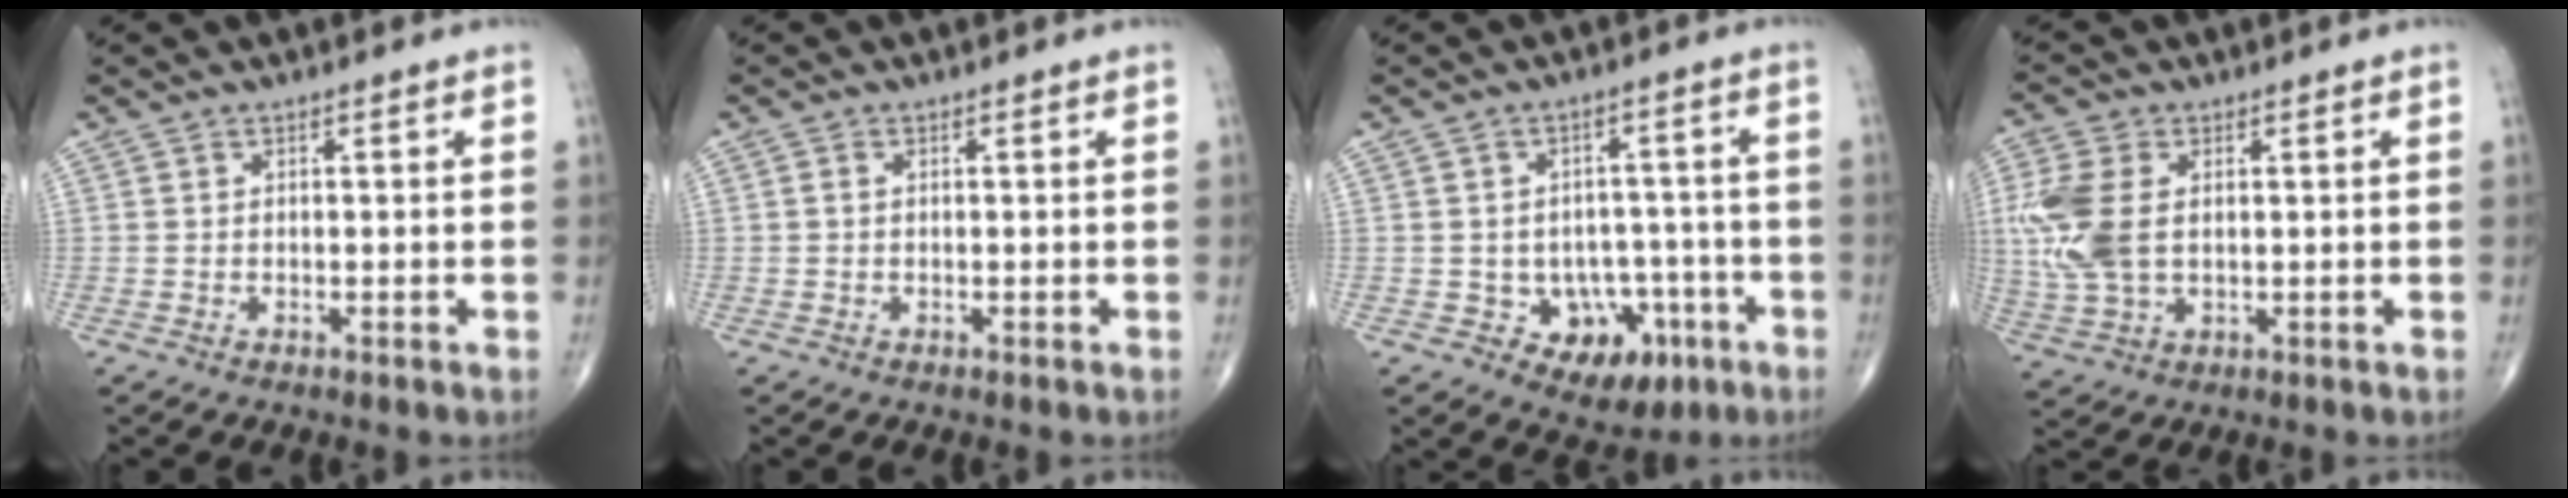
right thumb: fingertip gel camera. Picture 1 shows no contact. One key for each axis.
{"total": 0.7, "fx": 0.0, "fy": 0.5, "fz": 0.5, "tx": -0.010, "ty": 0.001, "tz": 0.000}
{"total": 10.1, "fx": -3.7, "fy": 7.8, "fz": 5.2, "tx": -0.026, "ty": 0.031, "tz": -0.037}
{"total": 10.9, "fx": 1.1, "fy": 6.8, "fz": 8.4, "tx": -0.209, "ty": 0.003, "tz": 0.026}